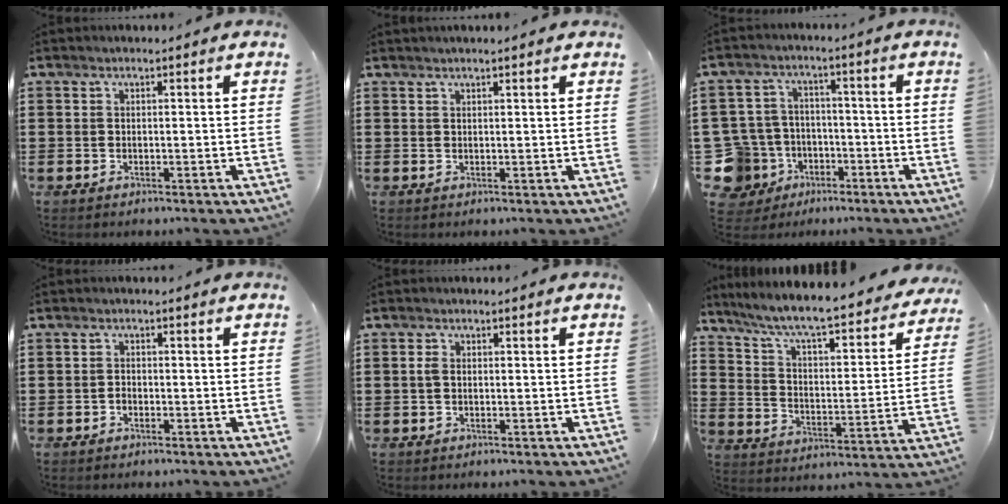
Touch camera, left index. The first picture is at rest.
{"total": 1.0, "force": [0.8, -0.1, 0.5], "torque": [-0.010, -0.001, 0.016]}
{"total": 9.1, "force": [-4.1, 7.6, 2.7], "torque": [-0.108, 0.020, -0.080]}
{"total": 0.9, "force": [-0.5, 0.5, 0.6], "torque": [-0.015, -0.001, -0.009]}
{"total": 1.5, "force": [0.0, 0.9, 1.3], "torque": [-0.034, 0.001, -0.003]}
{"total": 7.6, "force": [6.7, 0.1, 3.7], "torque": [-0.098, -0.049, 0.109]}